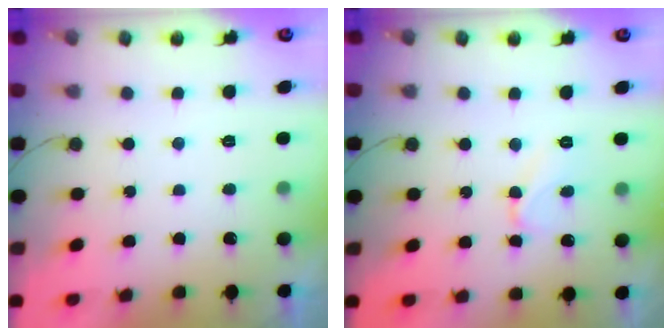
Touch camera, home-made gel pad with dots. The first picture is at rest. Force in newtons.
{"total": 5.6, "press": 5.6, "slide": 0.3}